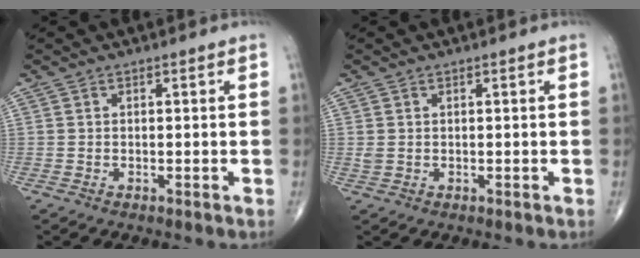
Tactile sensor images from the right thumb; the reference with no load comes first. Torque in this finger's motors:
{"motor_torque": [-0.09, -0.16, 0.14, 0.18, 0.02]}